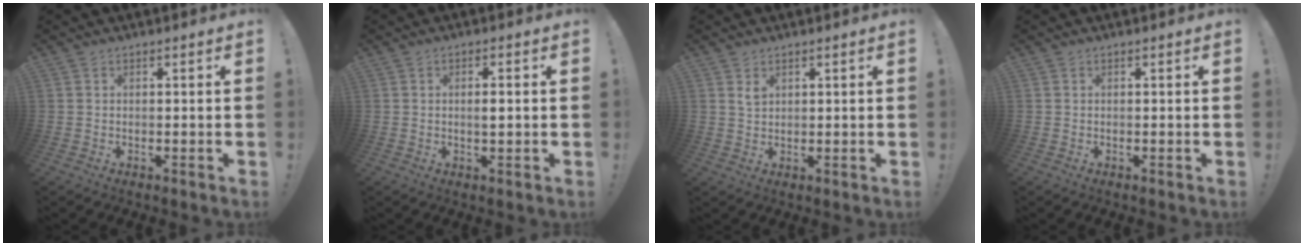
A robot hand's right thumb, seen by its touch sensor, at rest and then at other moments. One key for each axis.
{"total": 2.5, "fx": 0.0, "fy": 0.6, "fz": 2.4, "tx": -0.029, "ty": -0.003, "tz": -0.006}
{"total": 2.5, "fx": 1.8, "fy": 1.4, "fz": 1.0, "tx": -0.007, "ty": -0.013, "tz": 0.031}
{"total": 0.0}